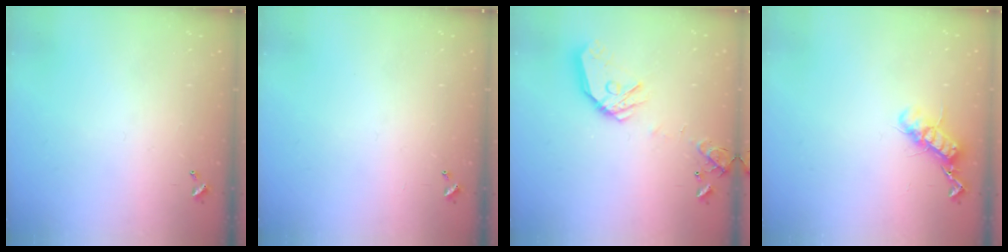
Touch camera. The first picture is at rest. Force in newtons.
{"total": 0.0}
{"total": 15.6, "press": 15.5, "slide": 1.7}
{"total": 12.1, "press": 12.1, "slide": 0.4}